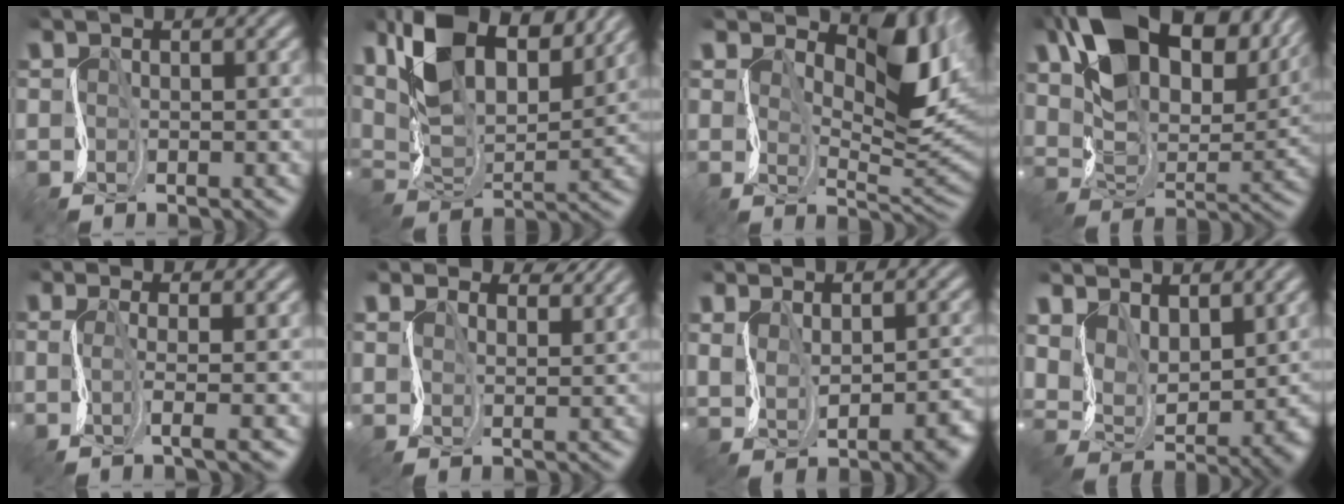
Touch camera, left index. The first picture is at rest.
{"total": 10.9, "force": [7.0, 4.9, 6.8], "torque": [-0.137, 0.004, 0.123]}
{"total": 7.5, "force": [3.5, 3.3, 5.7], "torque": [-0.082, -0.009, 0.058]}
{"total": 16.4, "force": [9.9, 8.7, 9.8], "torque": [-0.194, 0.013, 0.174]}
{"total": 2.3, "force": [0.3, 0.2, 2.3], "torque": [-0.040, 0.000, 0.004]}
{"total": 4.4, "force": [4.0, 1.5, 0.9], "torque": [-0.026, 0.000, 0.063]}
{"total": 4.3, "force": [-0.2, 2.5, 3.5], "torque": [-0.060, -0.016, 0.014]}
{"total": 6.2, "force": [3.9, 3.2, 3.6], "torque": [-0.081, -0.007, 0.080]}